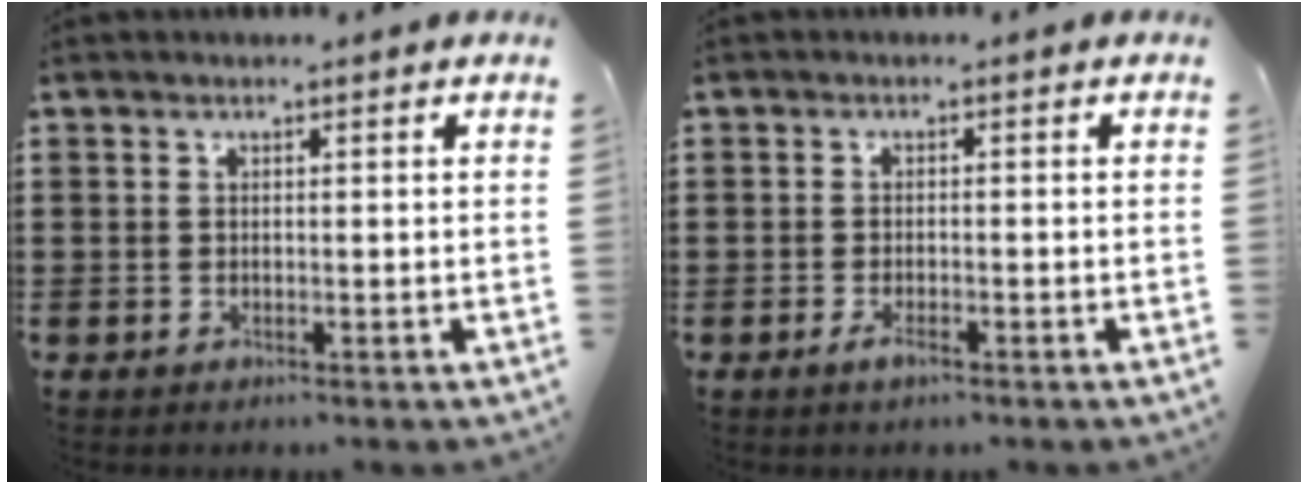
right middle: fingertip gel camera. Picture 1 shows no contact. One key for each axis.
{"total": 1.9, "fx": -1.1, "fy": 0.6, "fz": 1.4, "tx": -0.033, "ty": -0.003, "tz": -0.023}